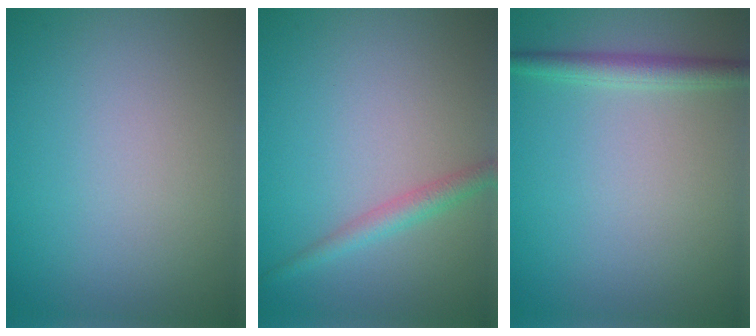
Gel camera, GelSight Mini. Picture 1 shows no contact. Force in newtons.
{"total": 1.9, "press": 1.9, "slide": 0.0}
{"total": 2.2, "press": 2.2, "slide": 0.1}